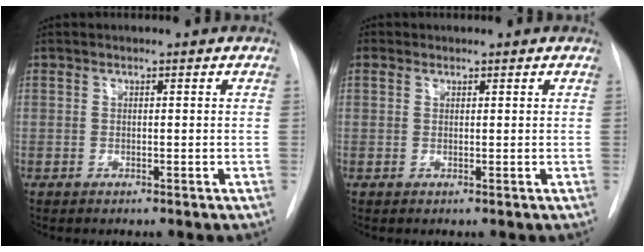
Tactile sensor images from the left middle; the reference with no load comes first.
{"total": 1.0, "force": [0.7, 0.8, 0.0], "torque": [0.003, 0.006, 0.009]}